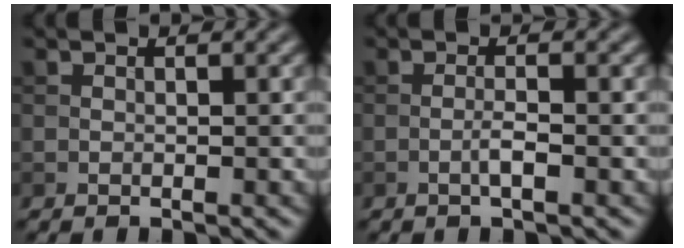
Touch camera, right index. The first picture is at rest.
{"total": 1.5, "force": [-0.6, 0.1, 1.4], "torque": [-0.027, 0.003, -0.012]}